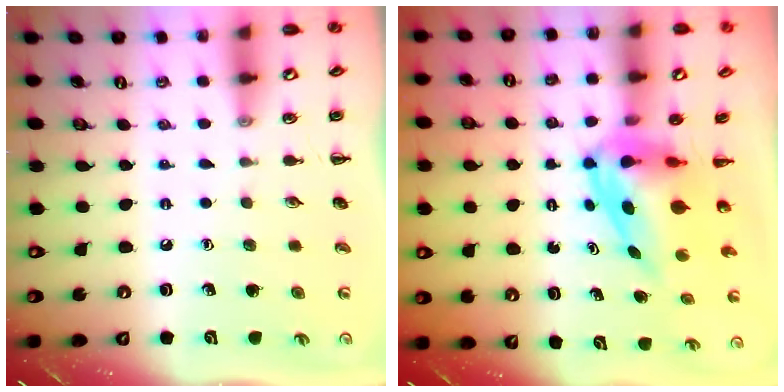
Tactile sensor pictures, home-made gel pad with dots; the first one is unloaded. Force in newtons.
{"total": 5.9, "press": 5.5, "slide": 1.9}